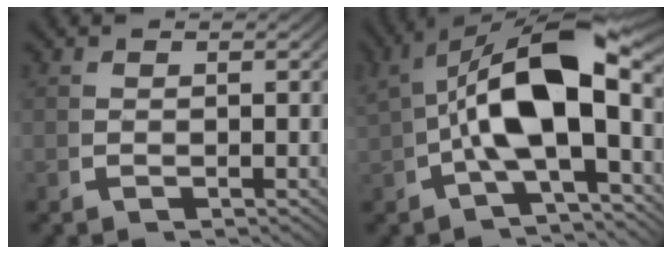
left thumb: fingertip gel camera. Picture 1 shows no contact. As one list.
[{"total": 13.5, "force": [1.4, 6.5, 11.8], "torque": [-0.199, -0.019, 0.031]}]